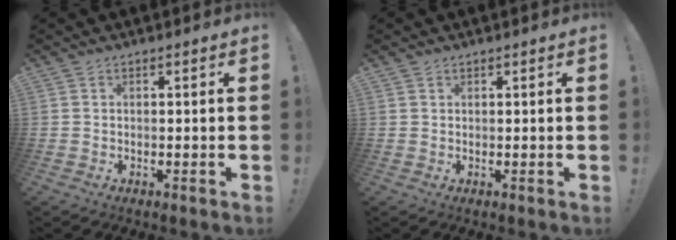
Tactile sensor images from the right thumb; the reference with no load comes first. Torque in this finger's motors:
{"motor_torque": [-0.05, -0.16, -0.33, 0.24, 0.11]}